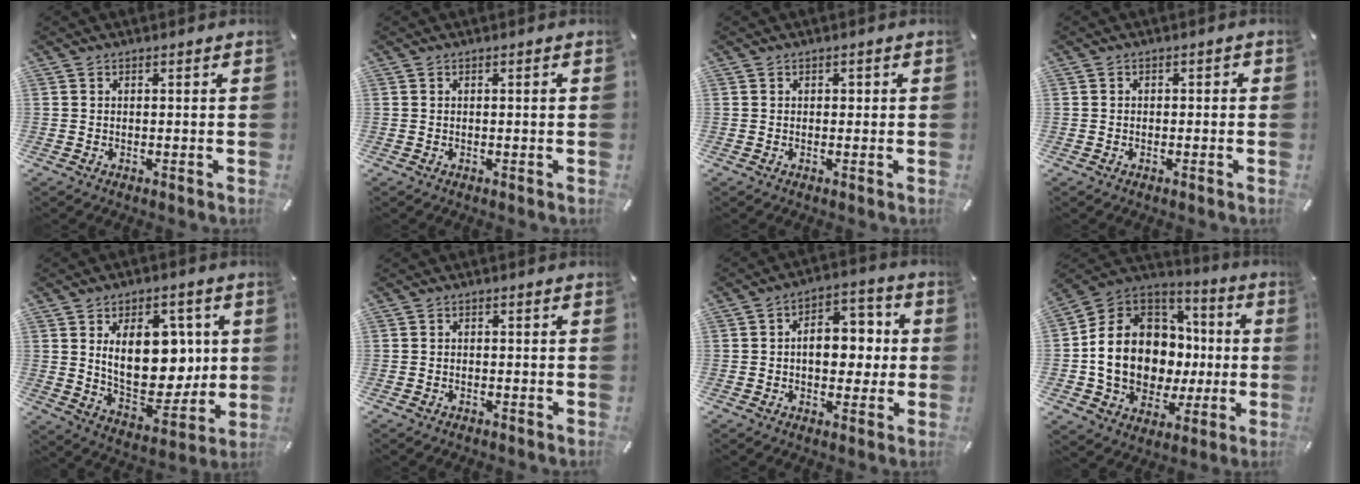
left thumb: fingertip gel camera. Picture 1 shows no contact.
{"total": 0.7, "force": [0.0, 0.1, 0.7], "torque": [-0.012, -0.001, 0.000]}
{"total": 0.8, "force": [0.0, 0.7, 0.2], "torque": [-0.005, 0.005, -0.002]}
{"total": 1.1, "force": [-0.7, 0.7, 0.4], "torque": [-0.008, 0.004, -0.016]}
{"total": 16.8, "force": [3.7, 10.9, 12.3], "torque": [-0.192, -0.016, 0.067]}
{"total": 0.8, "force": [-0.6, 0.5, 0.3], "torque": [-0.005, 0.002, -0.013]}
{"total": 10.6, "force": [0.1, 7.2, 7.7], "torque": [-0.091, 0.004, -0.003]}
{"total": 17.4, "force": [-0.9, 14.6, 9.5], "torque": [-0.204, -0.009, -0.007]}